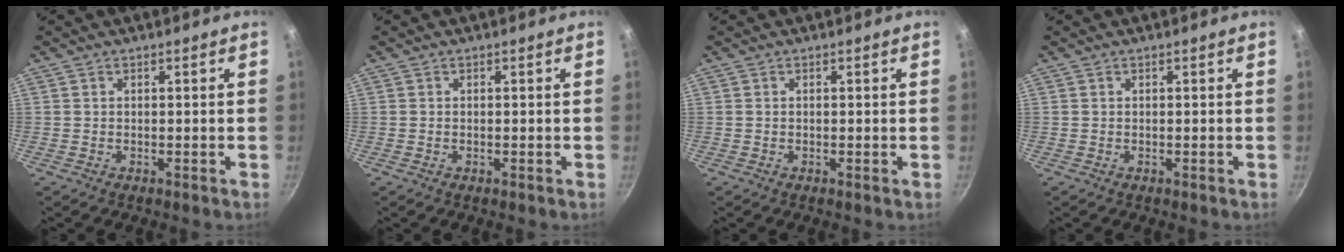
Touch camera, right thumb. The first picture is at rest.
{"total": 0.0}
{"total": 0.0}
{"total": 0.0}